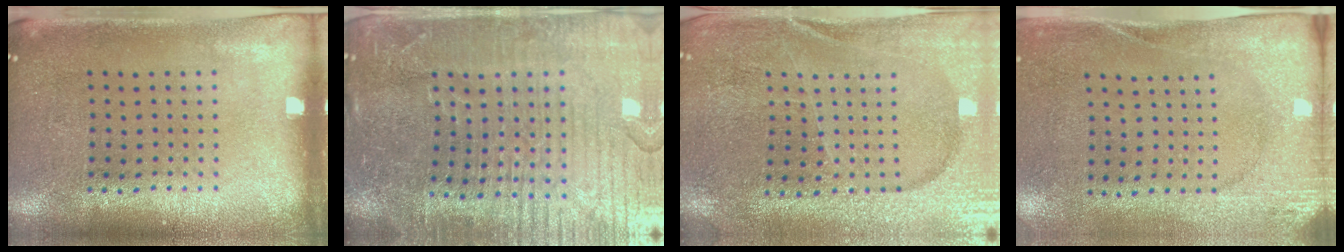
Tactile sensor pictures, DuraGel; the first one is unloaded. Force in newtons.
{"total": 5.5, "press": 5.0, "slide": 2.3}
{"total": 3.1, "press": 3.0, "slide": 0.5}
{"total": 2.7, "press": 2.0, "slide": 1.7}